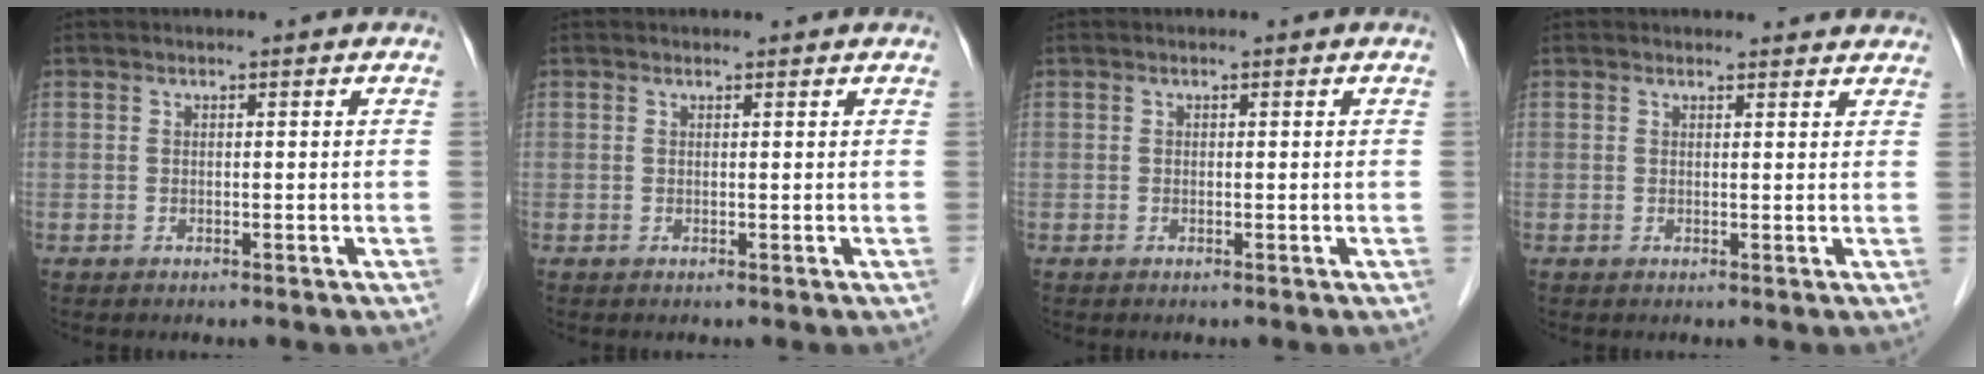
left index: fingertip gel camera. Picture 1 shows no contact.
{"total": 0.7, "force": [0.7, 0.2, 0.0], "torque": [-0.007, 0.002, 0.009]}
{"total": 0.0}
{"total": 3.9, "force": [3.7, 1.0, 0.3], "torque": [0.000, 0.003, 0.029]}